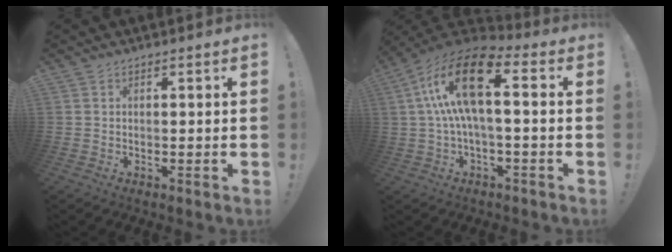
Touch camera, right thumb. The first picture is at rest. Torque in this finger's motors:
{"motor_torque": [-0.12, 1.93, 2.31, -0.39, 0.67]}